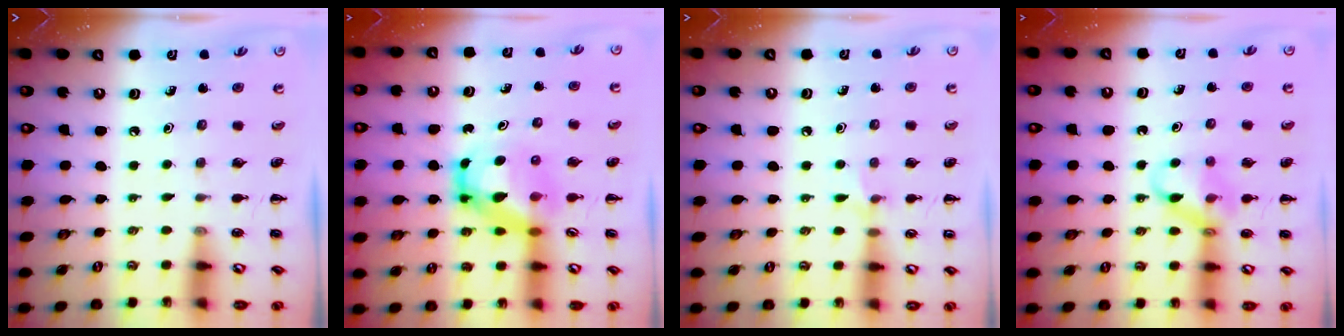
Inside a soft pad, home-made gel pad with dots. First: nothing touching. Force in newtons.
{"total": 6.4, "press": 6.3, "slide": 1.4}
{"total": 5.4, "press": 5.1, "slide": 1.9}
{"total": 12.0, "press": 11.9, "slide": 1.5}